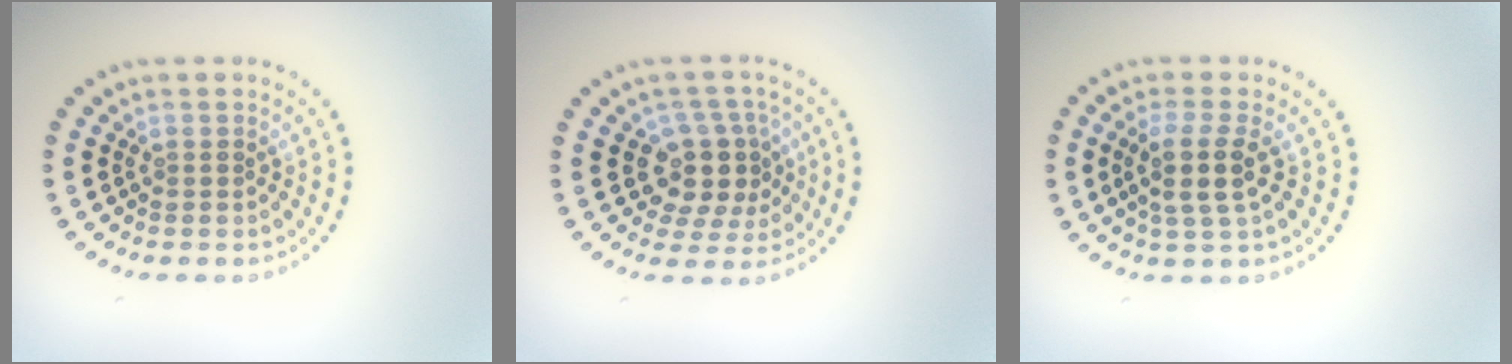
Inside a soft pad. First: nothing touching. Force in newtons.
{"total": 4.3, "press": 3.7, "slide": 2.1}
{"total": 2.9, "press": 2.4, "slide": 1.7}